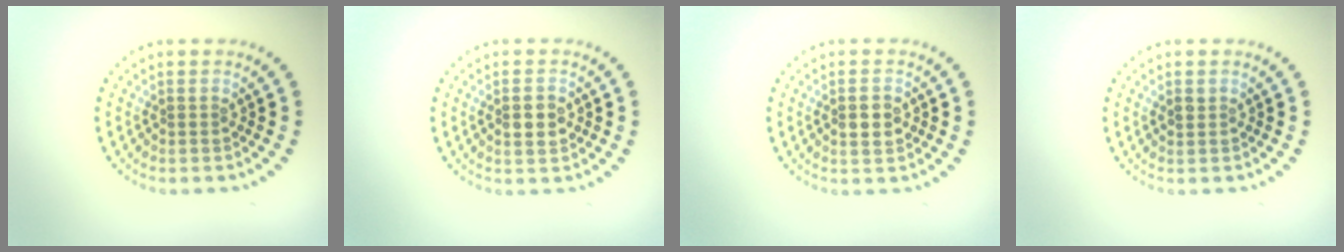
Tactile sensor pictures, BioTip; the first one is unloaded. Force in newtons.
{"total": 2.1, "press": 2.0, "slide": 0.2}
{"total": 2.1, "press": 2.0, "slide": 0.2}
{"total": 0.8, "press": 0.7, "slide": 0.3}